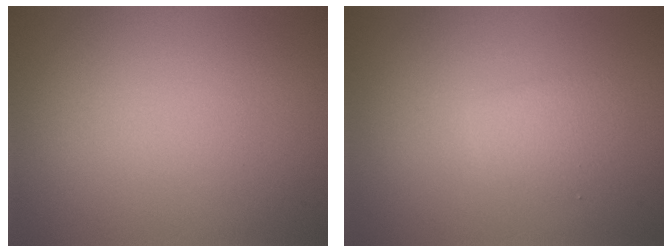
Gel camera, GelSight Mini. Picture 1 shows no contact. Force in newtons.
{"total": 1.7, "press": 1.7, "slide": 0.1}